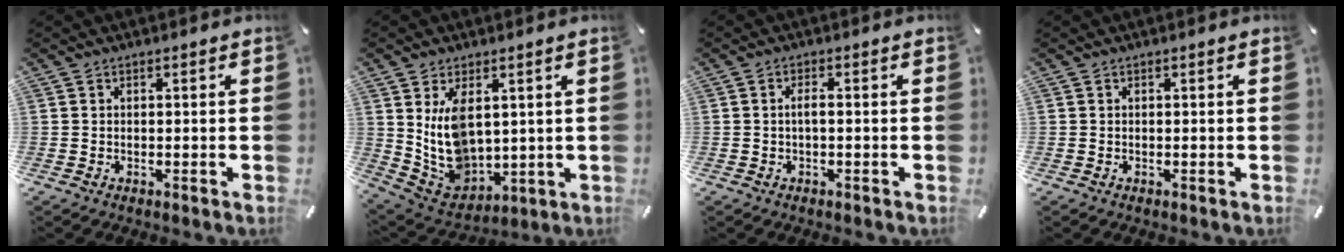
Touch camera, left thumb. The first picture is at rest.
{"total": 11.1, "force": [3.7, 7.8, 7.1], "torque": [-0.158, -0.024, 0.074]}
{"total": 1.9, "force": [-0.3, 0.4, 1.8], "torque": [-0.034, 0.003, -0.007]}
{"total": 0.0}